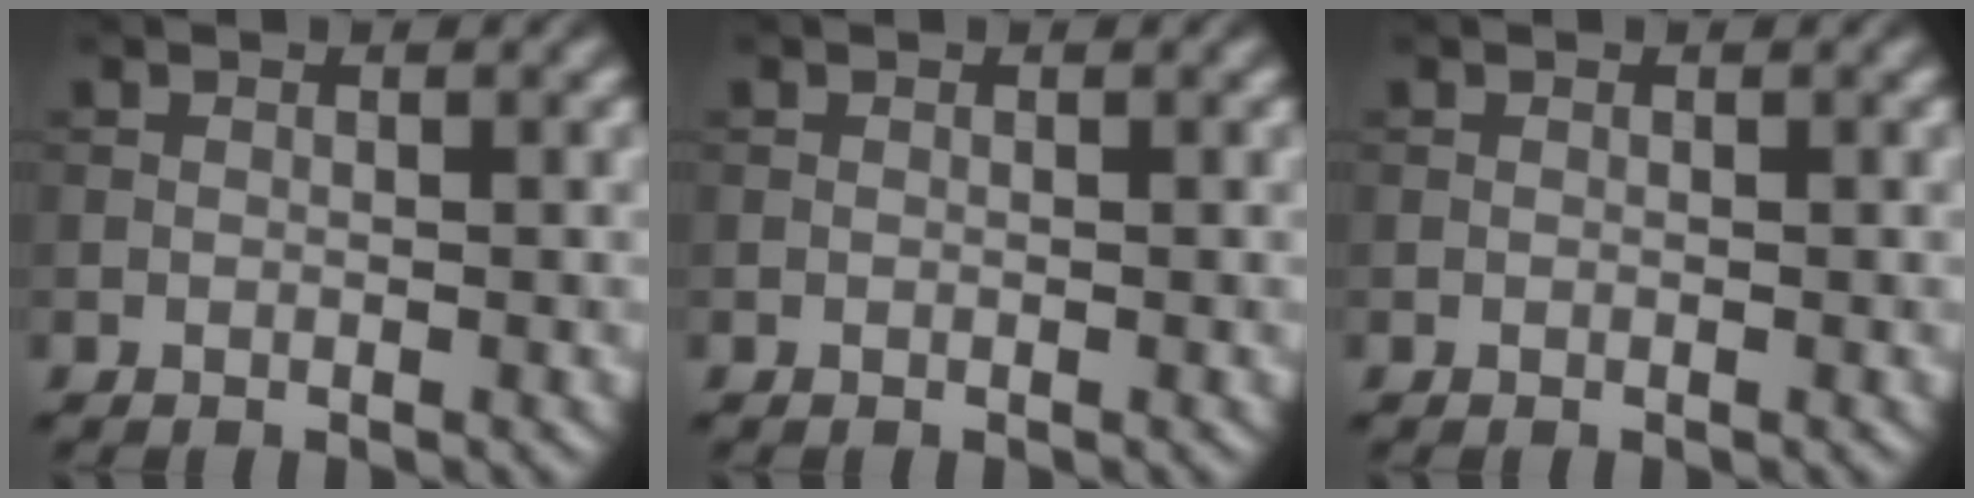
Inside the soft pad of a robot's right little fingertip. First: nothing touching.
{"total": 0.0}
{"total": 0.0}